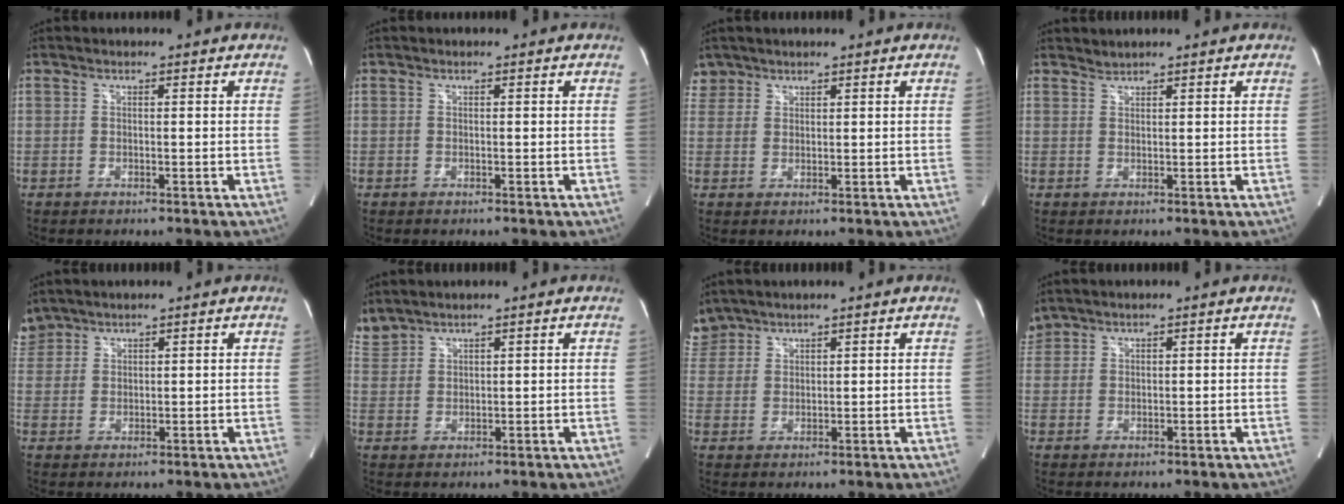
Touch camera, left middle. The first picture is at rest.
{"total": 0.0}
{"total": 2.7, "force": [2.1, 1.7, -0.4], "torque": [0.013, 0.009, 0.040]}
{"total": 1.0, "force": [1.0, -0.2, -0.3], "torque": [-0.002, -0.001, 0.021]}
{"total": 4.5, "force": [3.9, 2.2, 0.1], "torque": [-0.008, 0.017, 0.088]}
{"total": 4.7, "force": [4.6, 0.6, 0.8], "torque": [-0.038, 0.019, 0.106]}
{"total": 5.2, "force": [4.5, 2.6, 0.0], "torque": [-0.005, 0.014, 0.100]}
{"total": 2.6, "force": [2.4, 1.0, 0.0], "torque": [-0.005, 0.017, 0.052]}